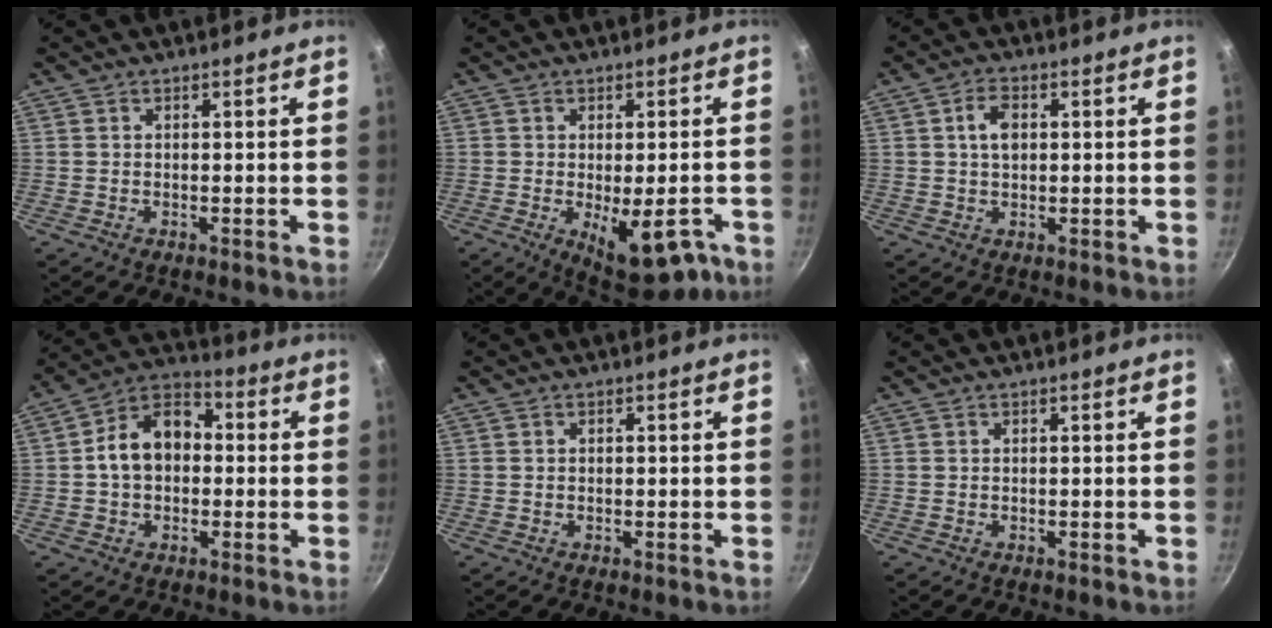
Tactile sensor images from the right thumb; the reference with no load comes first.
{"total": 11.6, "force": [-4.4, 5.0, 9.5], "torque": [-0.091, 0.005, -0.046]}
{"total": 4.4, "force": [0.9, 2.7, 3.3], "torque": [-0.047, 0.005, 0.013]}
{"total": 11.6, "force": [0.1, 8.5, 7.9], "torque": [-0.099, 0.037, -0.017]}
{"total": 0.0}
{"total": 0.0}